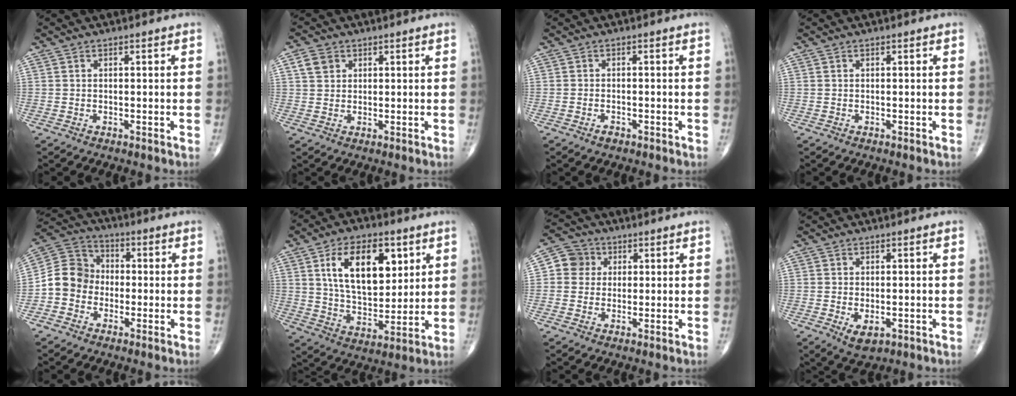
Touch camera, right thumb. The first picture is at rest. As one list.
[{"total": 3.5, "force": [1.5, 2.8, 1.5], "torque": [-0.018, -0.001, 0.027]}, {"total": 1.2, "force": [-0.9, 0.6, 0.6], "torque": [-0.009, 0.005, -0.015]}, {"total": 0.0}, {"total": 8.9, "force": [-2.1, 7.9, 3.6], "torque": [-0.049, 0.036, -0.052]}, {"total": 16.9, "force": [6.0, 9.3, 12.8], "torque": [-0.173, -0.027, 0.111]}, {"total": 5.4, "force": [1.0, 5.2, 1.3], "torque": [0.006, 0.005, 0.006]}, {"total": 4.1, "force": [-1.2, 2.3, 3.1], "torque": [-0.045, -0.004, -0.011]}]